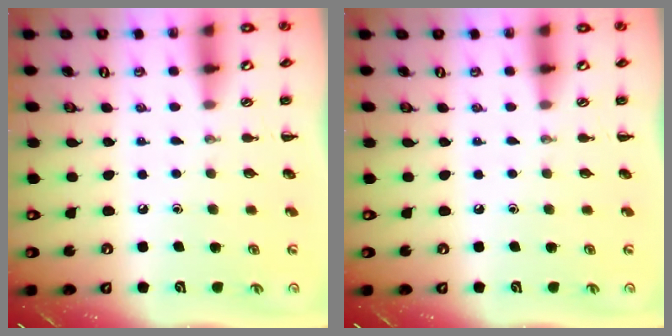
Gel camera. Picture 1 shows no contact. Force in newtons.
{"total": 0.0}